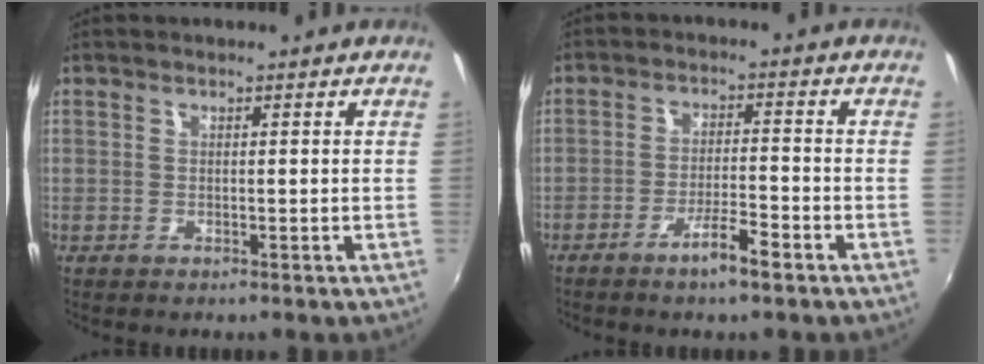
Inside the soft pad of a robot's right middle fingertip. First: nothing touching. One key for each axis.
{"total": 4.8, "fx": -3.6, "fy": 0.3, "fz": 3.2, "tx": -0.070, "ty": 0.000, "tz": -0.060}